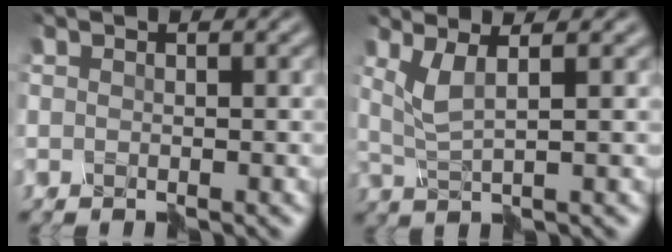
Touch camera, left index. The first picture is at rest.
{"total": 1.4, "force": [0.8, -0.8, 0.7], "torque": [-0.028, 0.001, 0.023]}